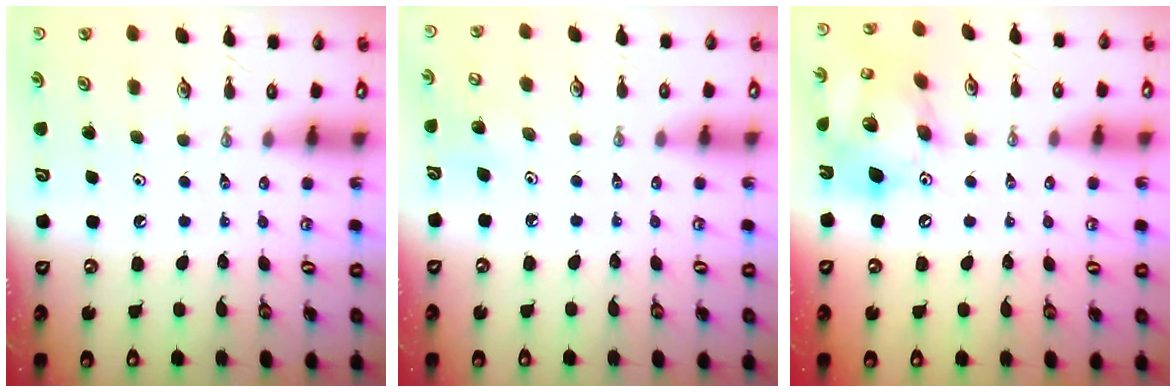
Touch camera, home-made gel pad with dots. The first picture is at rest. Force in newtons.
{"total": 6.1, "press": 6.0, "slide": 1.0}
{"total": 16.9, "press": 16.6, "slide": 3.3}